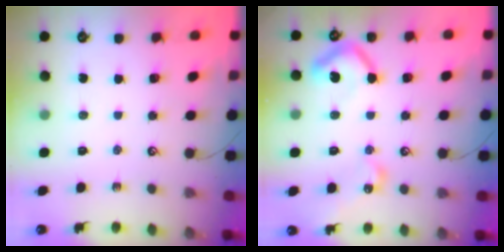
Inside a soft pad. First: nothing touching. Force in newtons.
{"total": 11.6, "press": 11.6, "slide": 1.2}